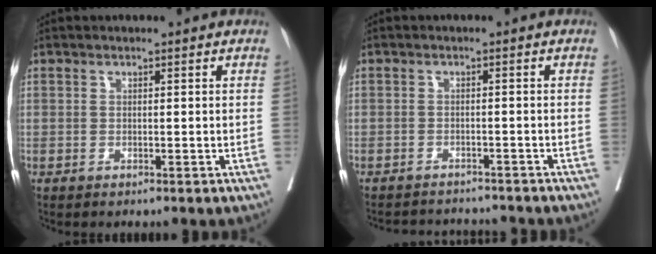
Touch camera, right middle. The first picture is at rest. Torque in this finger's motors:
{"motor_torque": [0.12, -0.26, 0.03, -0.01]}